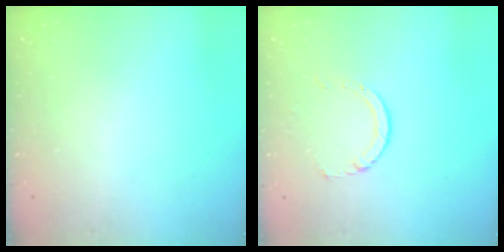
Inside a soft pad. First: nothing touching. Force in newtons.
{"total": 2.9, "press": 2.9, "slide": 0.4}